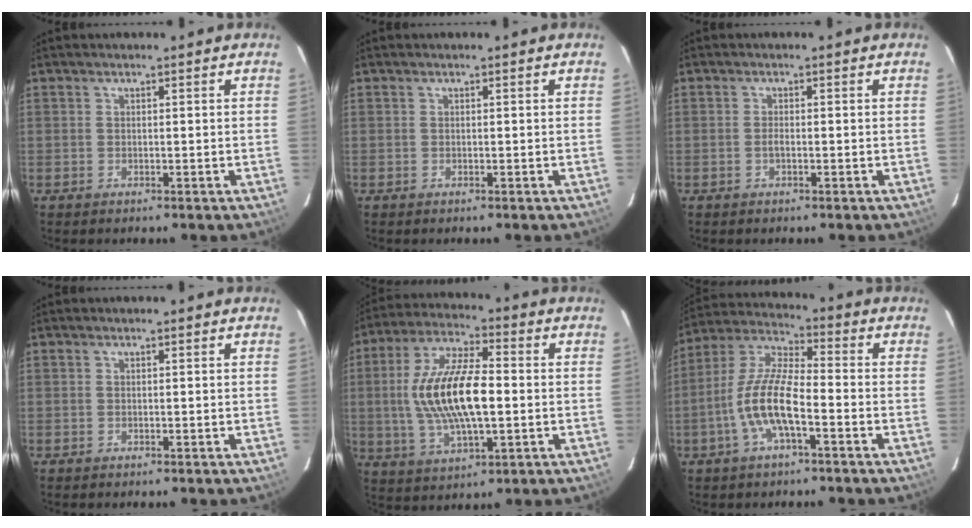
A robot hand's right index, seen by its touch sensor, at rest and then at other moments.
{"total": 0.0}
{"total": 1.0, "force": [-0.4, 0.3, 0.8], "torque": [-0.017, -0.001, -0.007]}
{"total": 0.0}
{"total": 16.4, "force": [-0.4, 6.2, 15.2], "torque": [-0.301, 0.006, -0.006]}
{"total": 11.5, "force": [-4.2, 3.1, 10.2], "torque": [-0.217, 0.002, -0.081]}